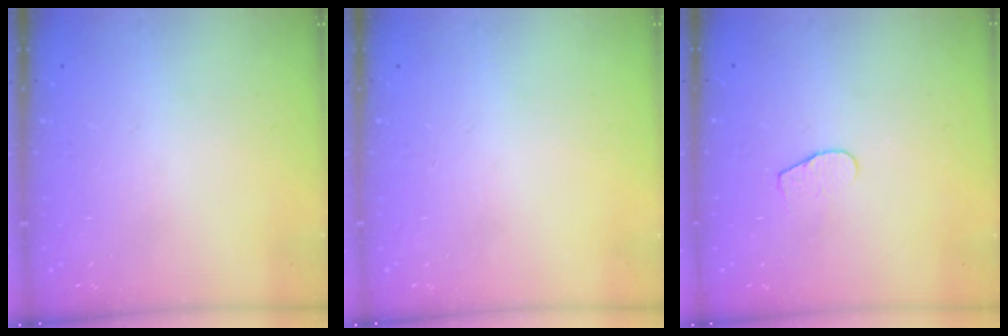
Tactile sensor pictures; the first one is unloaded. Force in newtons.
{"total": 0.0}
{"total": 4.6, "press": 4.6, "slide": 0.4}